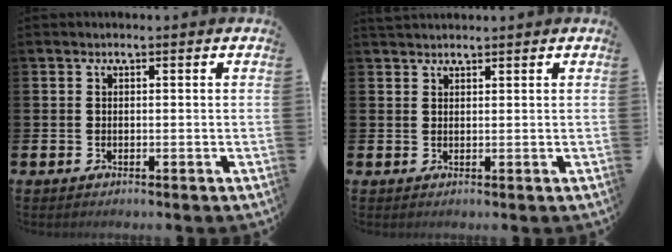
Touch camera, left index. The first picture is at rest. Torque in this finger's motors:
{"motor_torque": [-0.27, -0.46, 0.39, 0.05]}